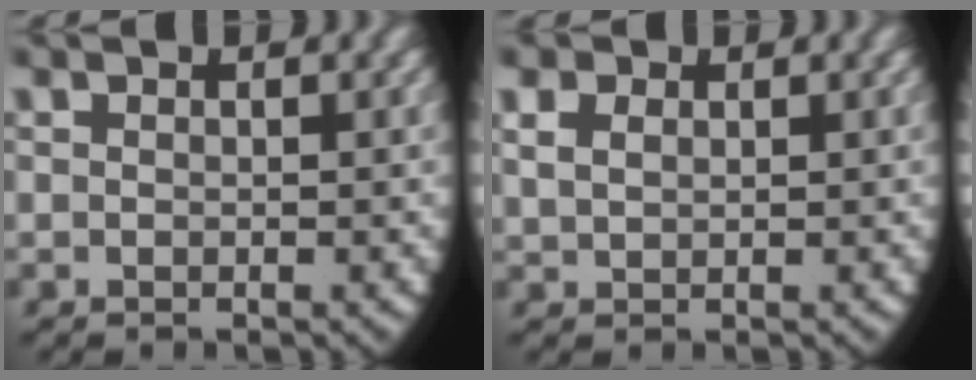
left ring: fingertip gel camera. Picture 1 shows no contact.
{"total": 2.0, "force": [1.0, 1.3, 1.0], "torque": [-0.027, -0.005, 0.030]}